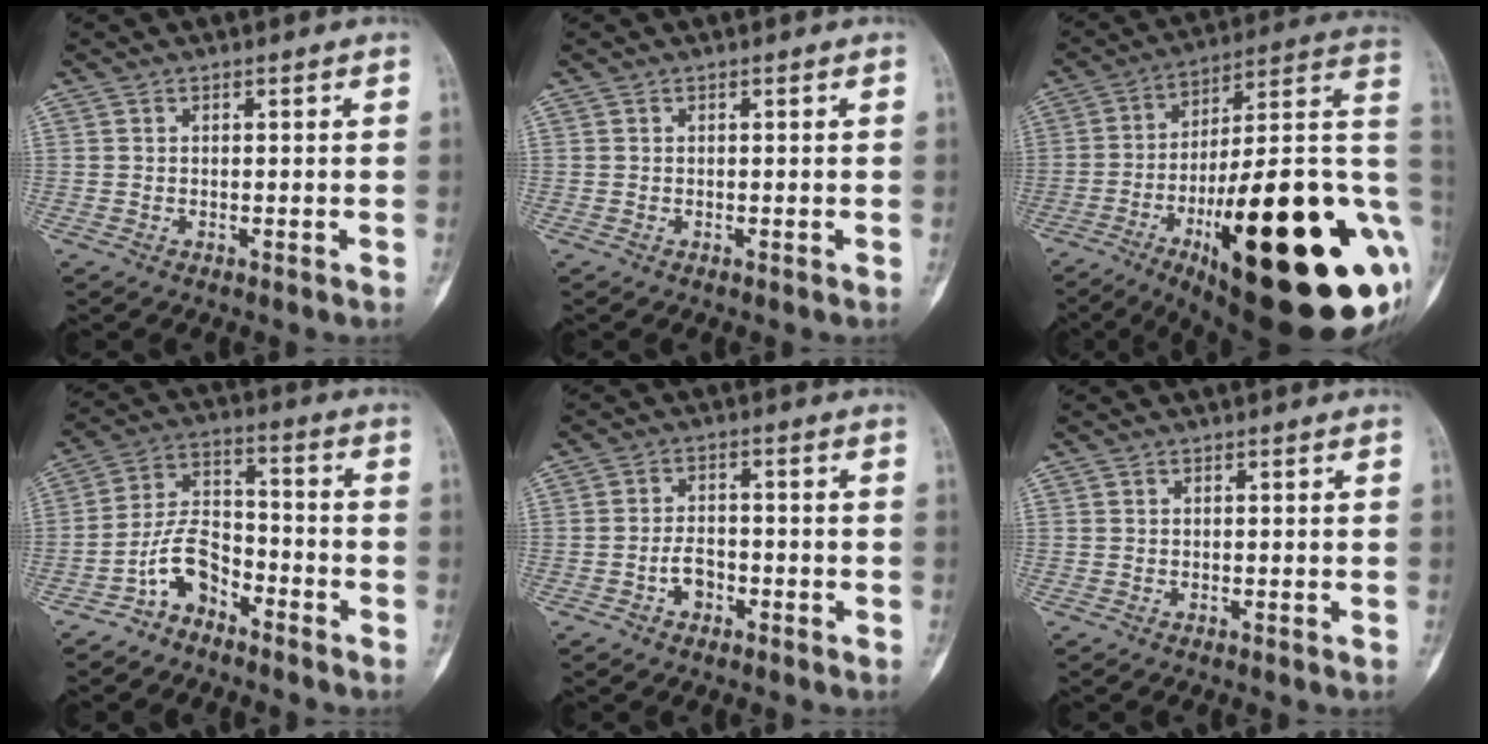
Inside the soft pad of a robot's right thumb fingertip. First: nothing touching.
{"total": 0.0}
{"total": 39.9, "force": [-9.9, 11.9, 36.8], "torque": [-0.442, 0.035, -0.146]}
{"total": 8.7, "force": [-5.4, 5.1, 4.6], "torque": [-0.084, 0.064, -0.111]}
{"total": 3.8, "force": [-1.8, 2.6, 2.2], "torque": [-0.027, 0.017, -0.033]}
{"total": 0.0}